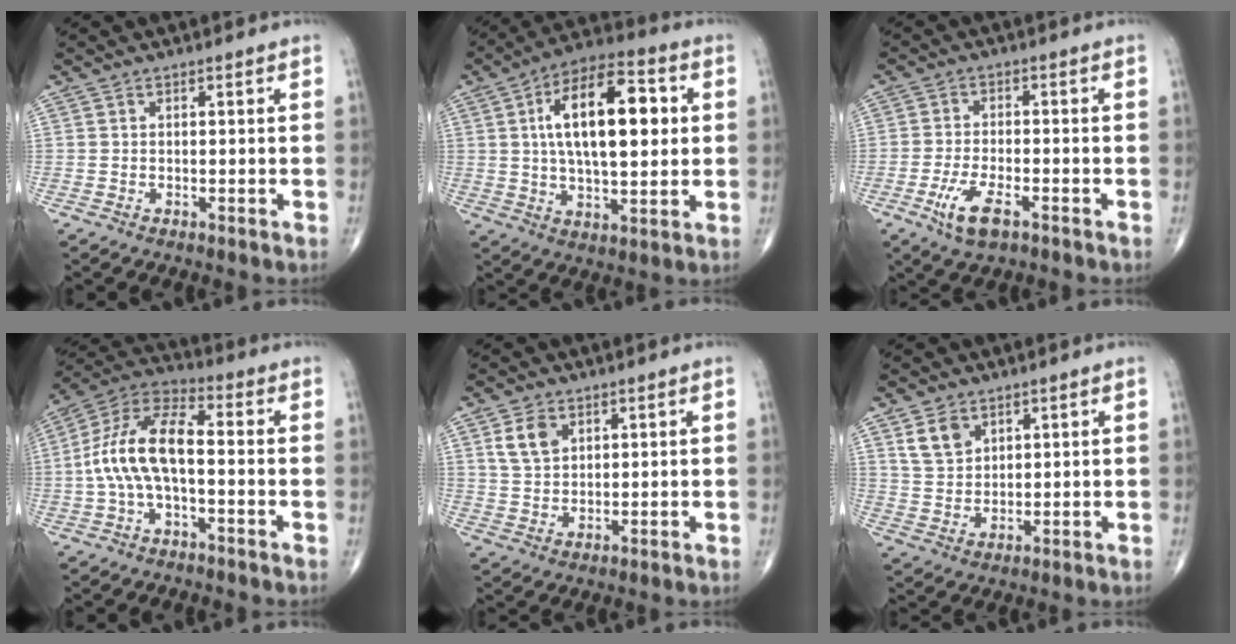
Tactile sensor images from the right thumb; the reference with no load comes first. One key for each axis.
{"total": 18.8, "fx": 3.4, "fy": 8.6, "fz": 16.4, "tx": -0.251, "ty": 0.013, "tz": 0.052}
{"total": 6.7, "fx": -3.4, "fy": 2.5, "fz": 5.1, "tx": -0.107, "ty": 0.006, "tz": -0.059}
{"total": 12.7, "fx": -1.3, "fy": 5.8, "fz": 11.2, "tx": -0.229, "ty": 0.044, "tz": -0.034}
{"total": 5.4, "fx": 2.4, "fy": 3.7, "fz": 3.2, "tx": -0.048, "ty": -0.008, "tz": 0.050}
{"total": 5.7, "fx": 3.2, "fy": 3.9, "fz": 2.8, "tx": -0.037, "ty": -0.017, "tz": 0.067}